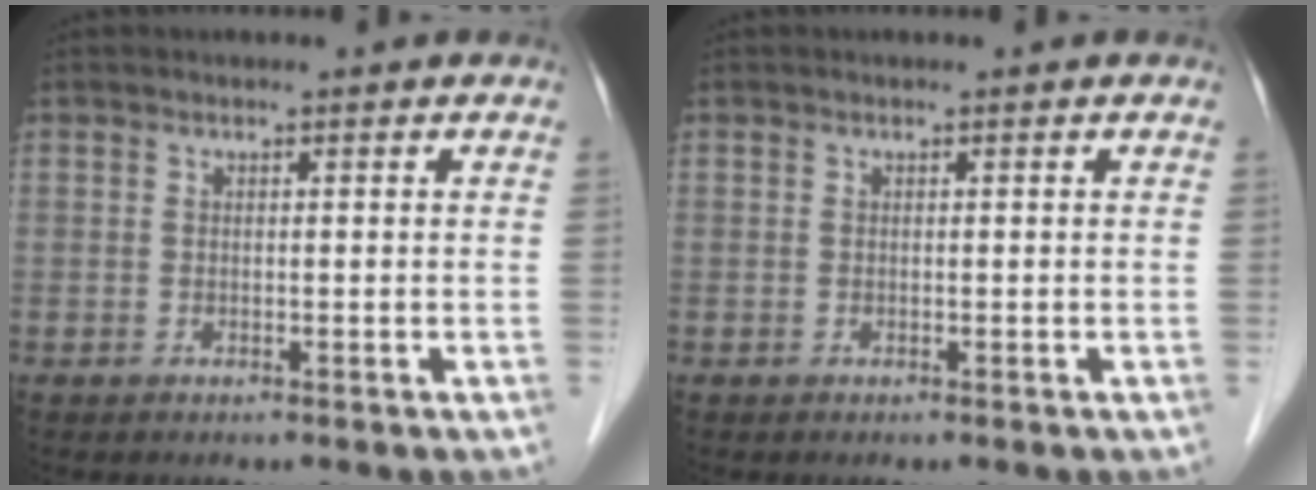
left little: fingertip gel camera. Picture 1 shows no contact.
{"total": 0.0}